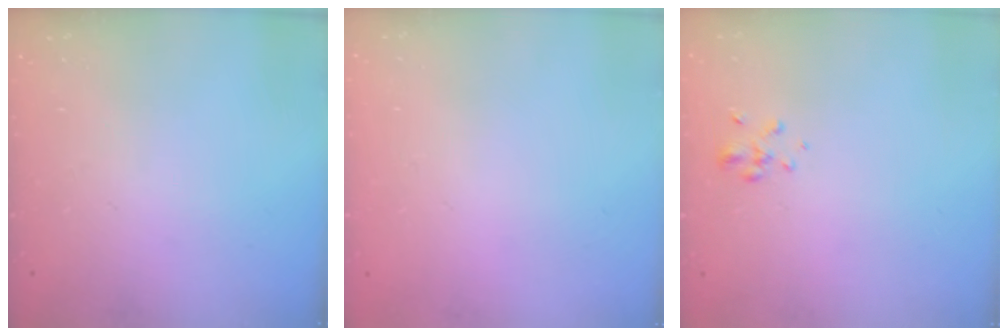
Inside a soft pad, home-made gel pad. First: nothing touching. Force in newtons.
{"total": 1.8, "press": 1.7, "slide": 0.1}
{"total": 2.6, "press": 2.5, "slide": 0.9}